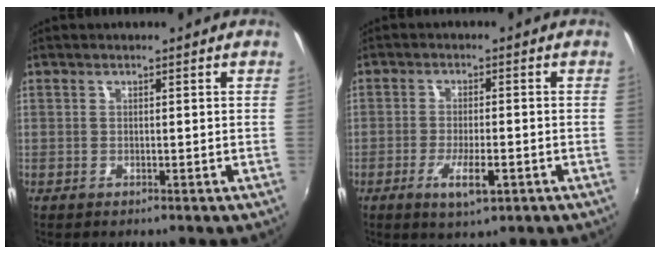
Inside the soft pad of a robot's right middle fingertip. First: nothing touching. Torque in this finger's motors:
{"motor_torque": [1.10, -1.04, 0.21, 0.13]}